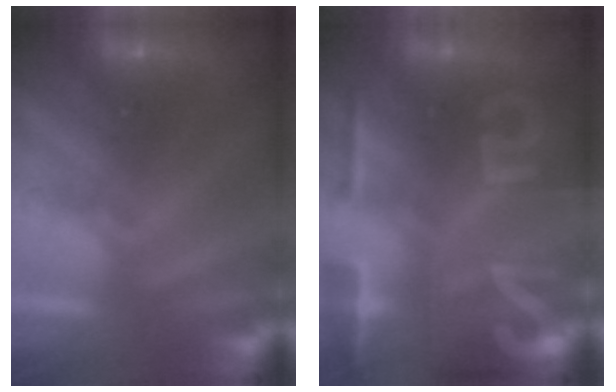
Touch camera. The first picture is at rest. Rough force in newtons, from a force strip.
{"total": 7.1}